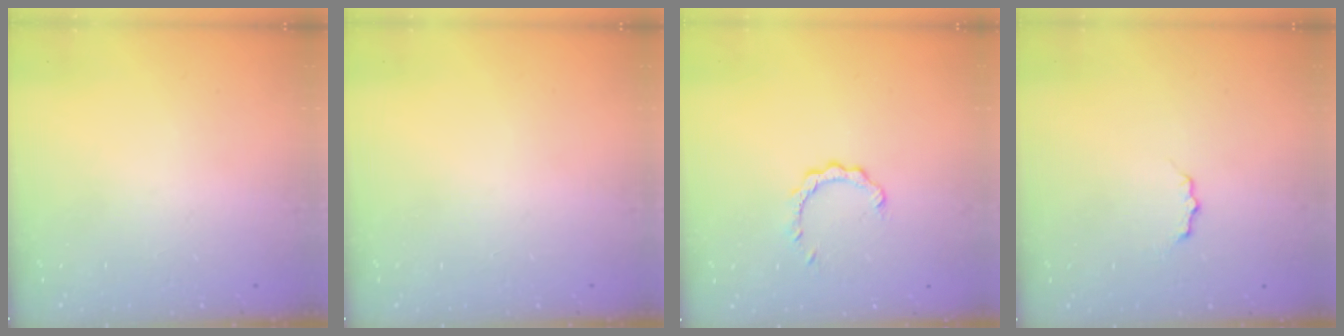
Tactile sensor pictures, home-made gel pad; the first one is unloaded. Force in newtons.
{"total": 0.0}
{"total": 2.7, "press": 2.6, "slide": 0.2}
{"total": 3.5, "press": 3.5, "slide": 0.4}